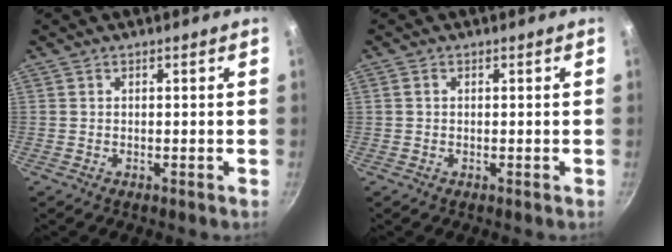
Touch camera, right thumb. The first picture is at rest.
{"total": 0.7, "force": [0.1, 0.6, 0.4], "torque": [-0.008, 0.004, 0.002]}